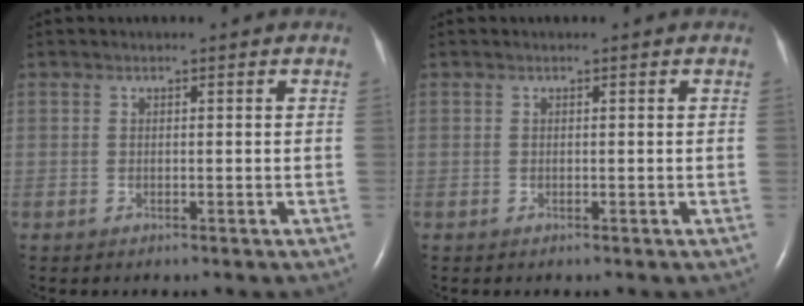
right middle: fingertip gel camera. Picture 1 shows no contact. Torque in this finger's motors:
{"motor_torque": [-0.07, 0.13, 0.00, 0.00]}